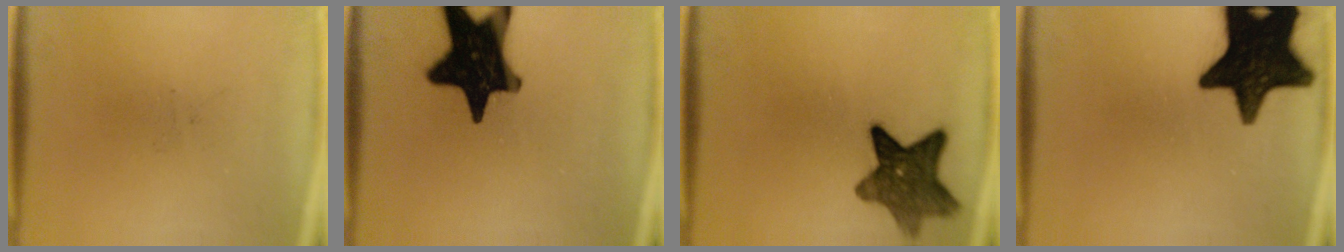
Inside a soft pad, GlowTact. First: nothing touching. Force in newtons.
{"total": 19.9}
{"total": 9.9}
{"total": 18.2}